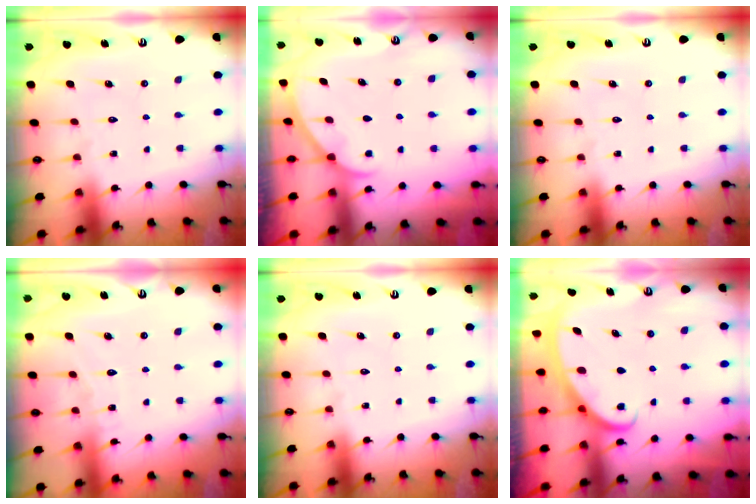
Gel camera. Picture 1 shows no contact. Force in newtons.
{"total": 1.4, "press": 1.3, "slide": 0.1}
{"total": 0.0}
{"total": 4.8, "press": 4.7, "slide": 0.6}
{"total": 0.0}
{"total": 2.7, "press": 2.7, "slide": 0.4}